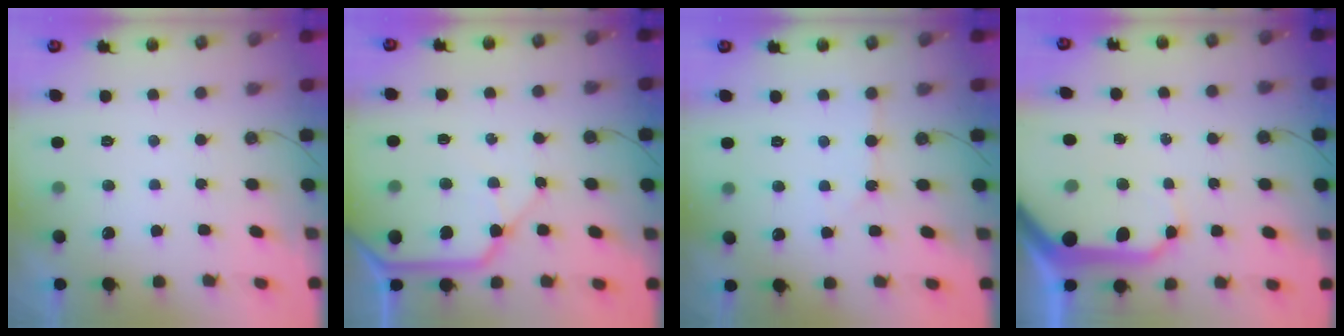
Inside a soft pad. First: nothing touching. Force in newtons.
{"total": 10.2, "press": 10.1, "slide": 1.4}
{"total": 2.0, "press": 2.0, "slide": 0.4}
{"total": 18.2, "press": 18.1, "slide": 2.2}